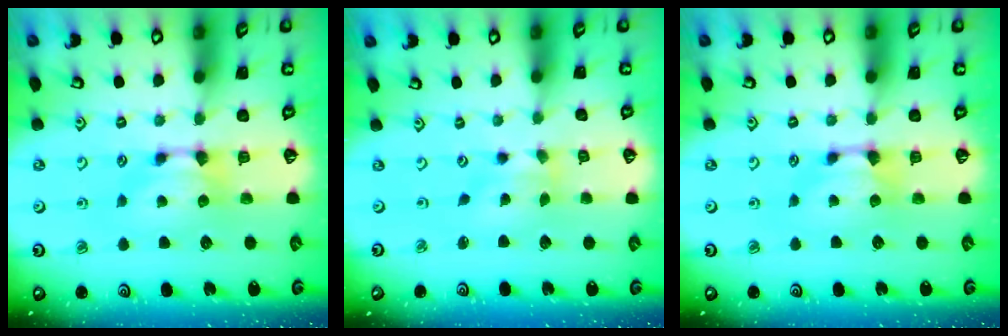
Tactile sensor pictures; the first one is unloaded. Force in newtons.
{"total": 1.2, "press": 0.3, "slide": 1.1}
{"total": 0.9, "press": 0.3, "slide": 0.8}